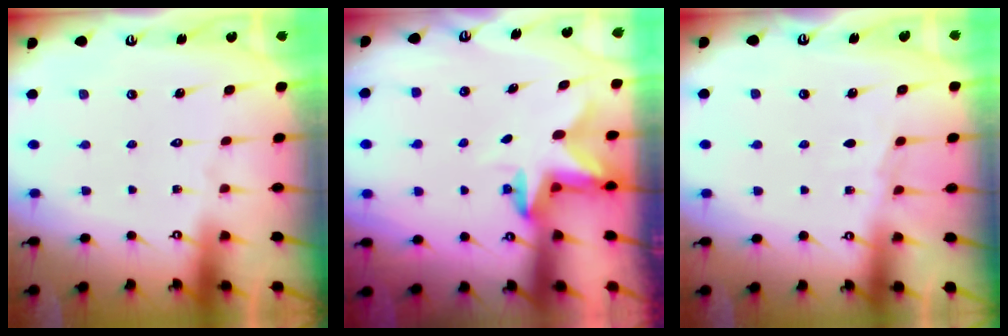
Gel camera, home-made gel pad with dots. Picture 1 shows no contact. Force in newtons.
{"total": 2.8, "press": 2.7, "slide": 0.5}
{"total": 4.4, "press": 4.3, "slide": 0.6}